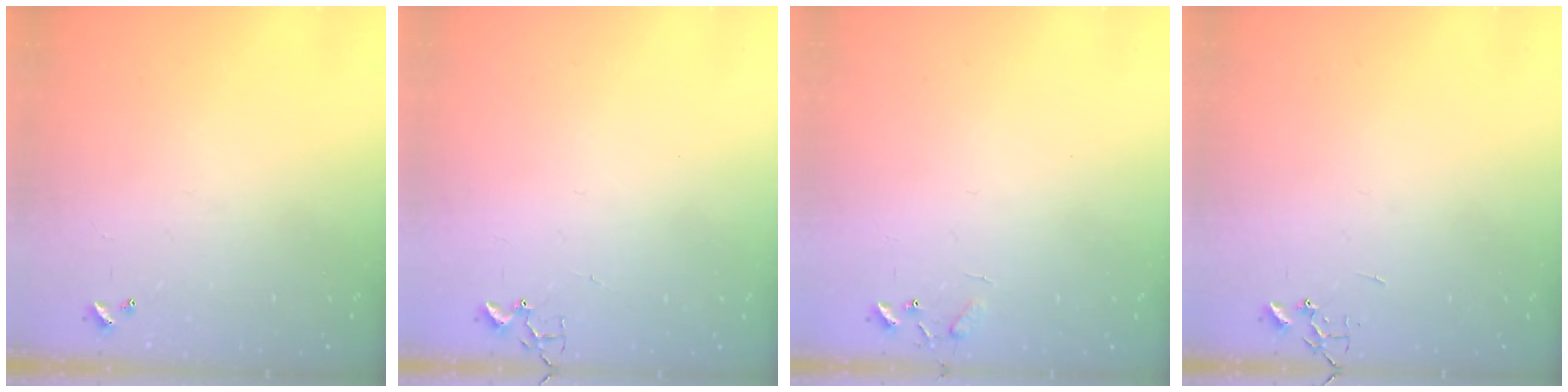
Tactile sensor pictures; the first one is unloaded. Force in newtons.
{"total": 1.9, "press": 1.9, "slide": 0.2}
{"total": 5.8, "press": 5.8, "slide": 0.5}
{"total": 0.0}